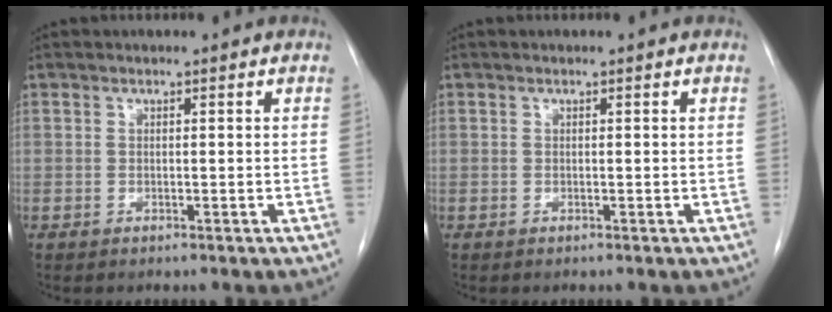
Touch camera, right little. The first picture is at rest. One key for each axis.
{"total": 0.0}